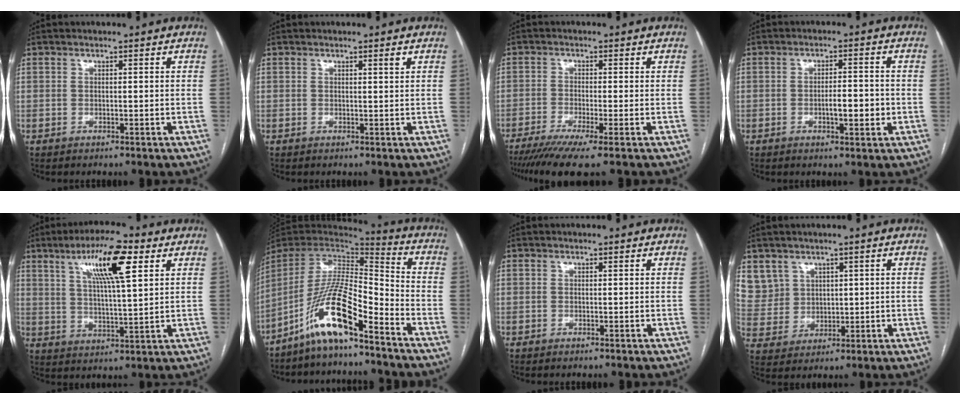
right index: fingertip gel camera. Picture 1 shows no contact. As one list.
[{"total": 0.8, "force": [0.6, -0.1, 0.6], "torque": [-0.011, -0.002, 0.010]}, {"total": 8.0, "force": [-5.7, -0.5, 5.5], "torque": [-0.083, -0.018, -0.093]}, {"total": 4.6, "force": [-1.0, 1.2, 4.3], "torque": [-0.071, 0.000, -0.013]}, {"total": 11.7, "force": [5.7, 1.6, 10.1], "torque": [-0.177, 0.010, 0.094]}, {"total": 13.4, "force": [-8.9, 2.0, 9.8], "torque": [-0.193, 0.006, -0.165]}, {"total": 0.0}, {"total": 8.5, "force": [4.6, 7.1, 0.7], "torque": [-0.026, 0.020, 0.111]}]